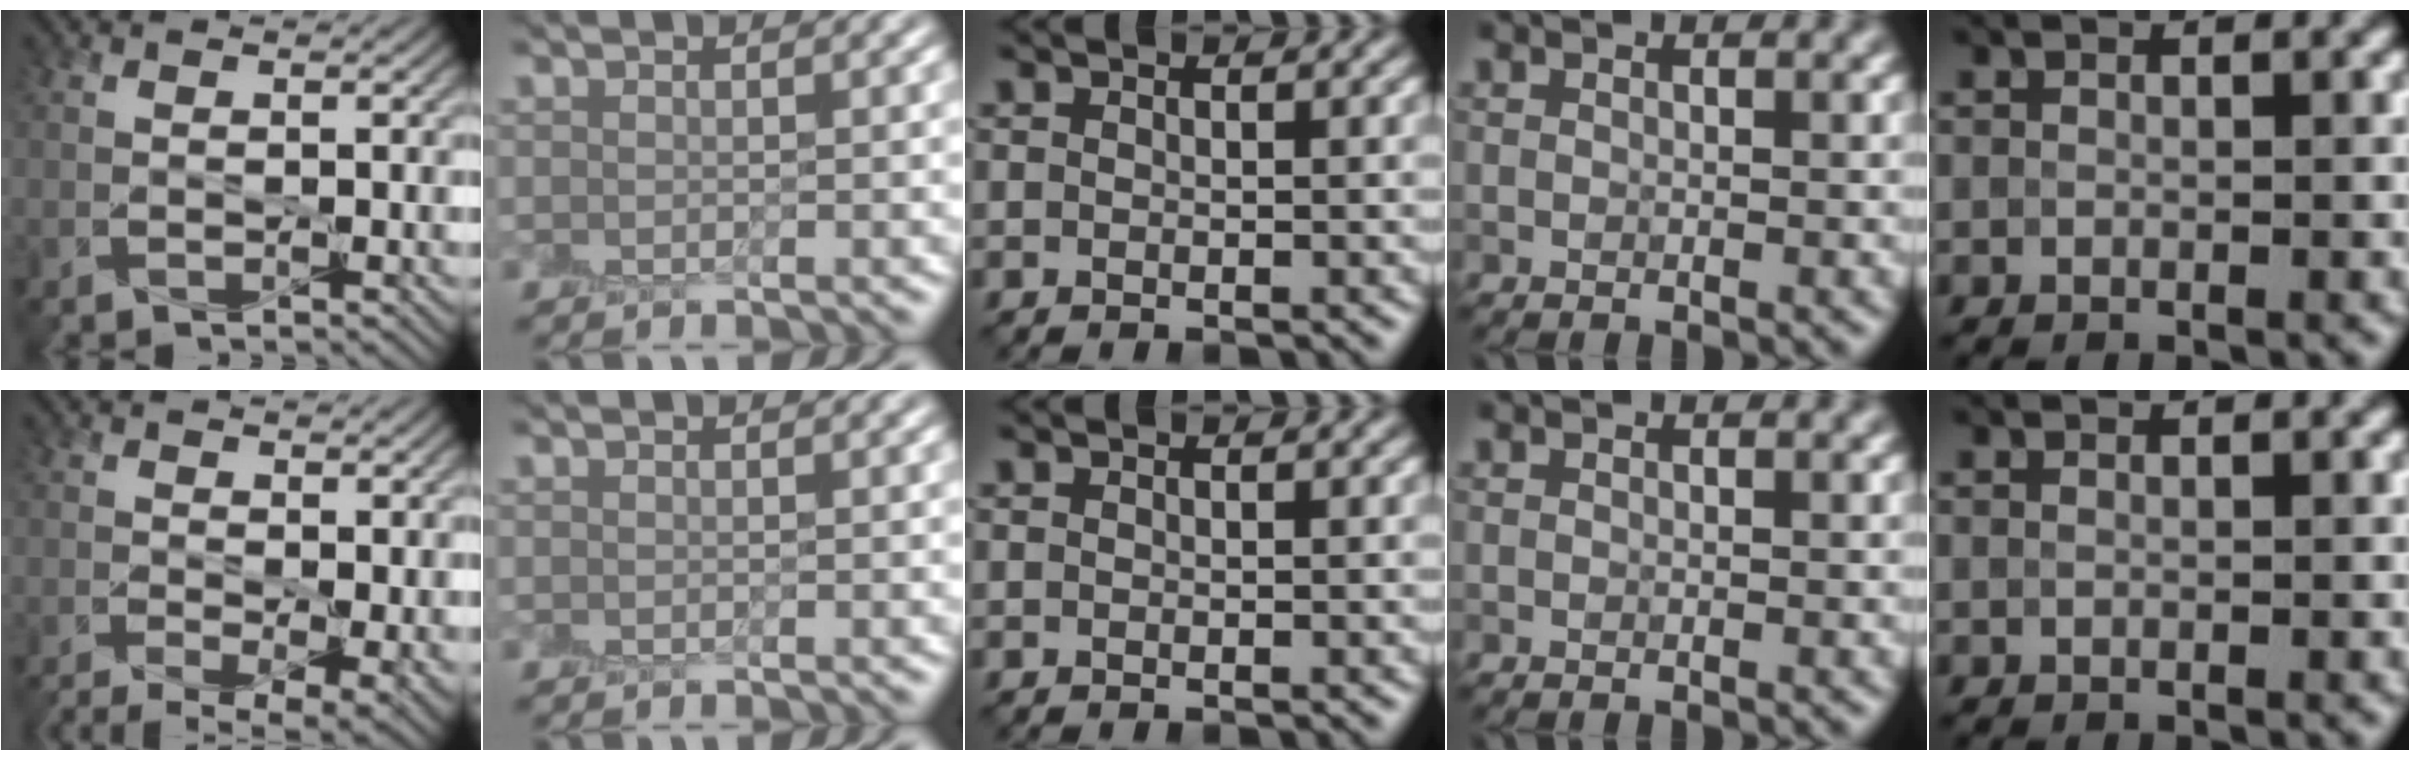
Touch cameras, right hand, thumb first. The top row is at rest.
{"thumb": {"total": 6.6, "force": [-3.0, 2.3, 5.4], "torque": [-0.100, -0.025, -0.044]}}